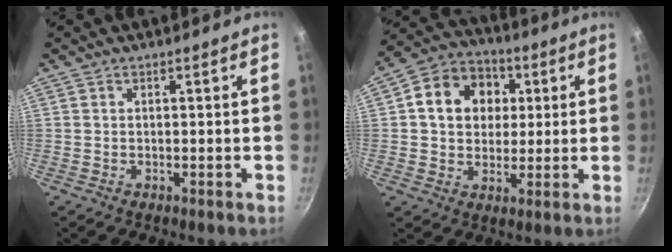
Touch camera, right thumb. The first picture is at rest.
{"total": 13.3, "force": [2.9, 10.9, 7.0], "torque": [-0.093, 0.015, 0.034]}